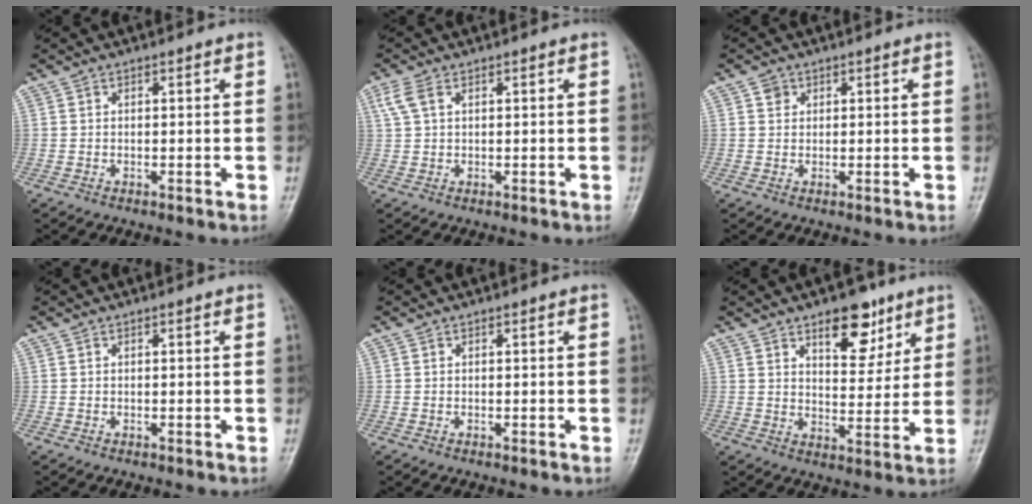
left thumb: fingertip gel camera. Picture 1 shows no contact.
{"total": 3.0, "force": [1.3, 1.7, 2.2], "torque": [-0.061, 0.012, 0.030]}
{"total": 1.7, "force": [0.7, 1.4, 0.4], "torque": [0.004, -0.002, 0.008]}
{"total": 0.0}
{"total": 0.0}
{"total": 10.2, "force": [6.1, 5.0, 6.3], "torque": [-0.059, -0.035, 0.093]}